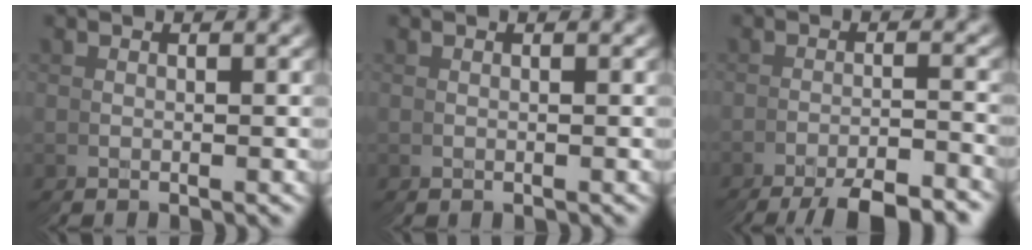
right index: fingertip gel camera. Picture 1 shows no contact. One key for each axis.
{"total": 0.6, "fx": -0.2, "fy": 0.5, "fz": 0.3, "tx": -0.003, "ty": -0.003, "tz": 0.000}
{"total": 5.3, "fx": -5.1, "fy": -1.3, "fz": 0.6, "tx": 0.000, "ty": 0.005, "tz": -0.085}